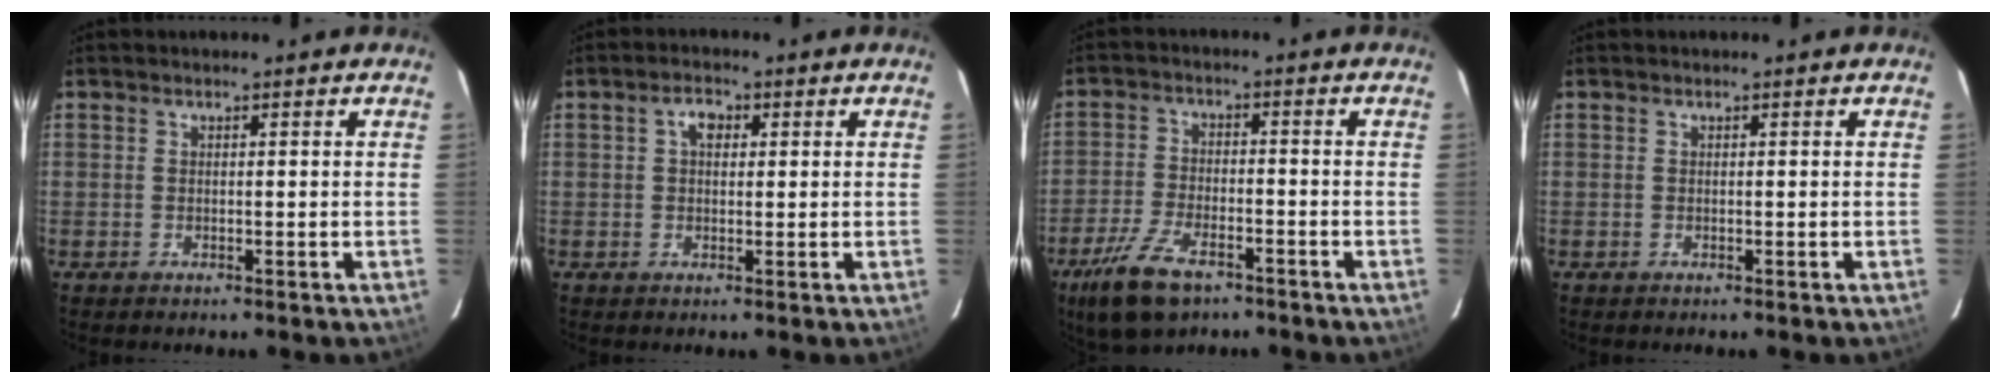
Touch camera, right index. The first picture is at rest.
{"total": 2.9, "force": [0.7, 1.9, 2.0], "torque": [-0.032, 0.011, 0.012]}
{"total": 10.7, "force": [-7.0, 4.7, 6.7], "torque": [-0.162, -0.016, -0.131]}
{"total": 0.0}